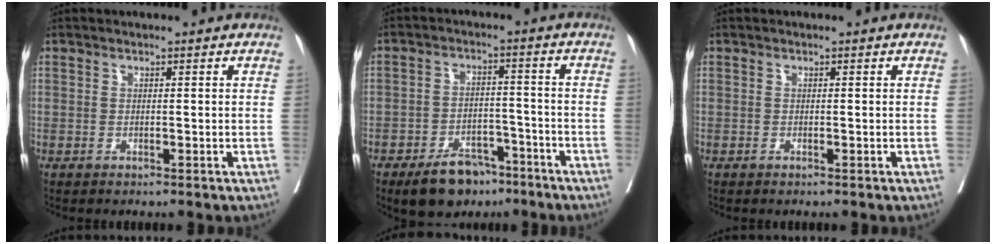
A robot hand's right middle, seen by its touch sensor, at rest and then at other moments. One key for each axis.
{"total": 8.6, "fx": -6.2, "fy": 4.3, "fz": 4.0, "tx": -0.066, "ty": 0.002, "tz": -0.100}
{"total": 0.0}